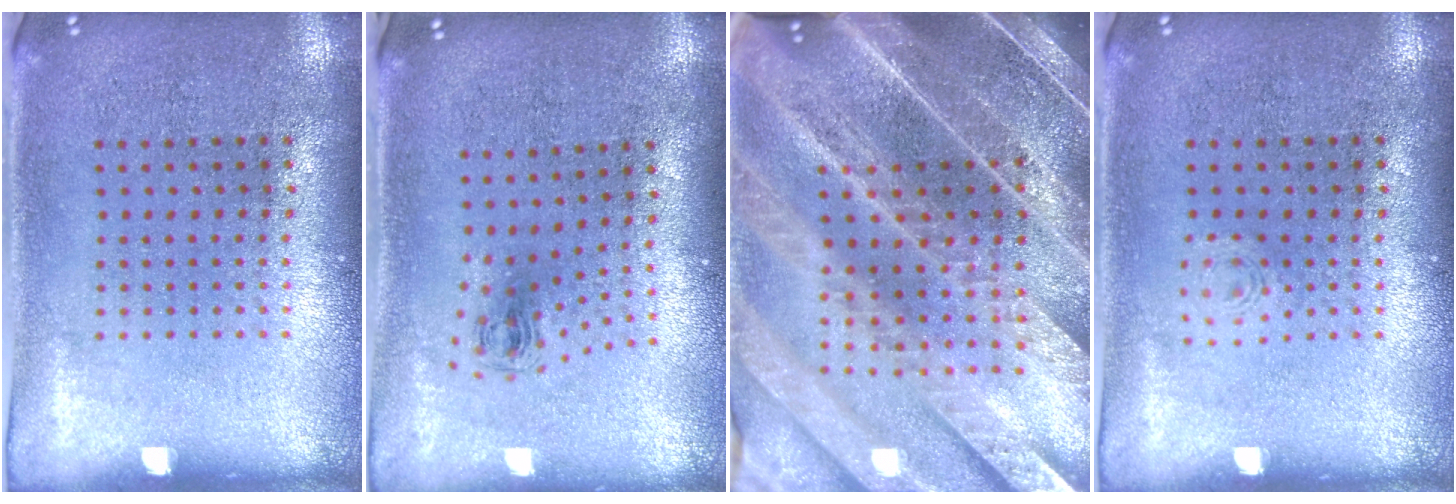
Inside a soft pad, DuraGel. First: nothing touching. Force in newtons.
{"total": 0.7, "press": 0.4, "slide": 0.6}
{"total": 5.5, "press": 4.6, "slide": 2.9}
{"total": 0.7, "press": 0.7, "slide": 0.2}